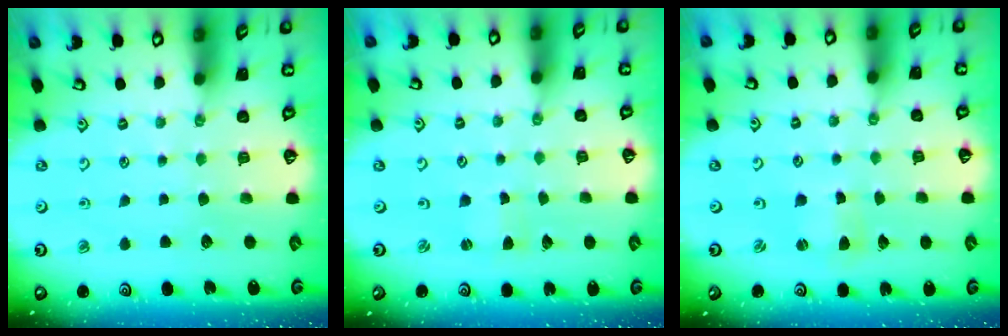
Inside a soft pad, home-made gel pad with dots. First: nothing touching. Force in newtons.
{"total": 0.6, "press": 0.6, "slide": 0.1}
{"total": 1.8, "press": 1.8, "slide": 0.2}